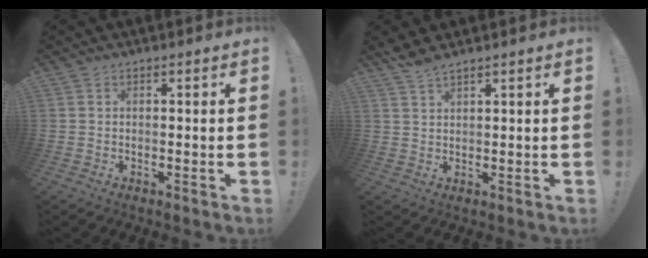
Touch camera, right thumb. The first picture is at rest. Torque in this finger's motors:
{"motor_torque": [-0.02, 0.67, 0.30, 0.31, 0.00]}